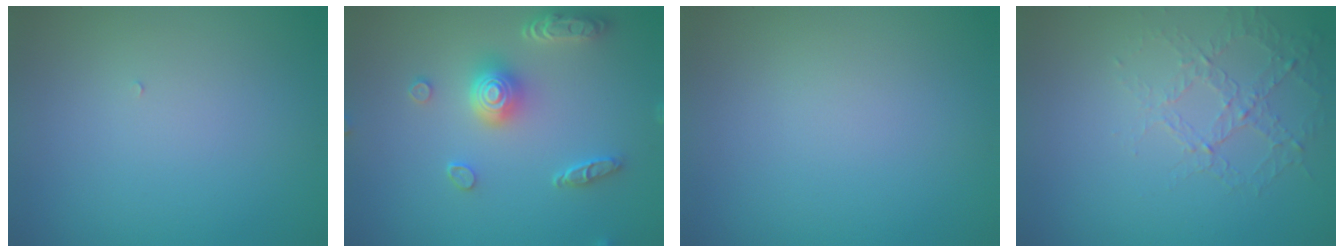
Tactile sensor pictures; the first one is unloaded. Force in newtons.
{"total": 4.8, "press": 4.0, "slide": 2.7}
{"total": 0.0}
{"total": 1.6, "press": 1.1, "slide": 1.2}